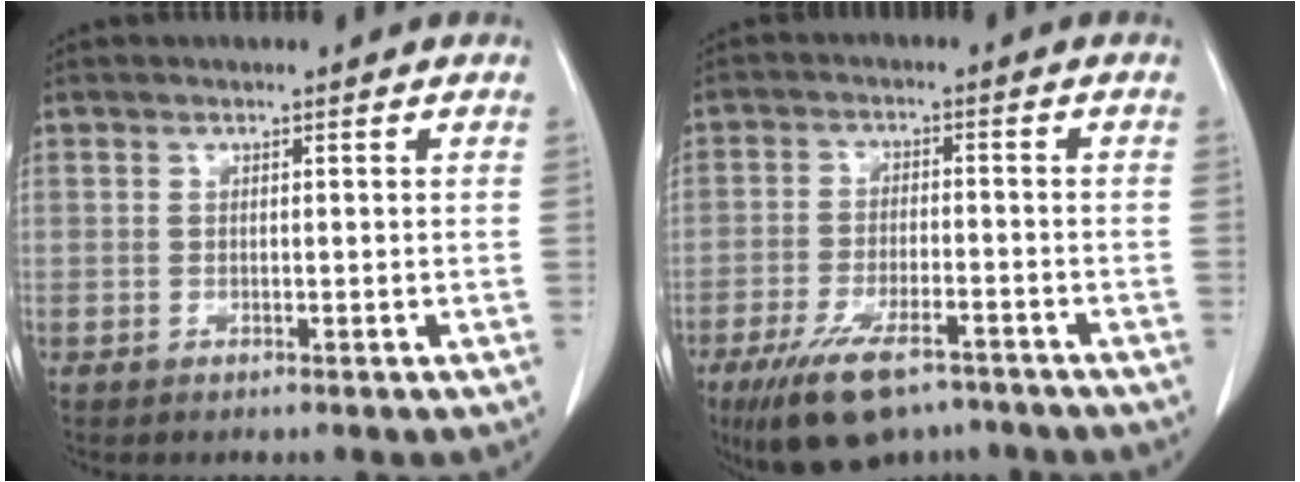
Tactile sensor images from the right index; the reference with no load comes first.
{"total": 11.9, "force": [-8.5, 4.1, 7.3], "torque": [-0.134, -0.010, -0.137]}